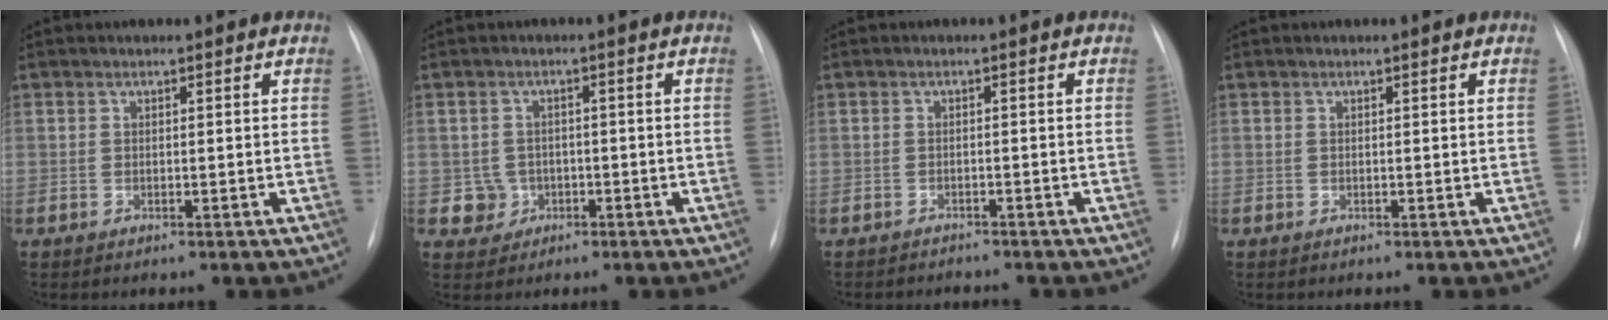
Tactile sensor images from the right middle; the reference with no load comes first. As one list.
[{"total": 3.0, "force": [-0.7, 2.9, 0.0], "torque": [0.008, 0.009, -0.009]}, {"total": 2.5, "force": [-2.4, 0.7, 0.1], "torque": [0.002, -0.005, -0.033]}, {"total": 0.0}]